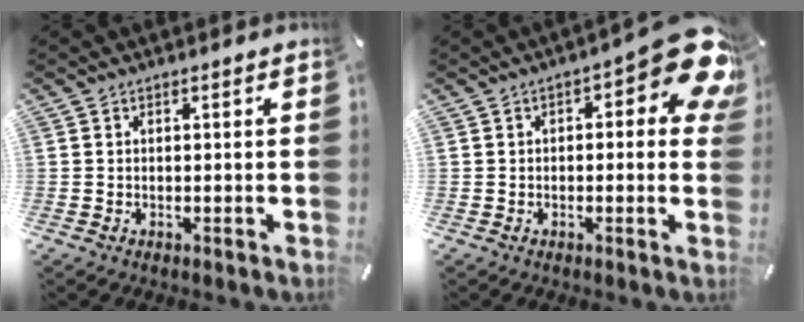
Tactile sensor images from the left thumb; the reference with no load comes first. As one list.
[{"total": 11.8, "force": [3.8, 4.5, 10.2], "torque": [-0.115, -0.039, 0.063]}]